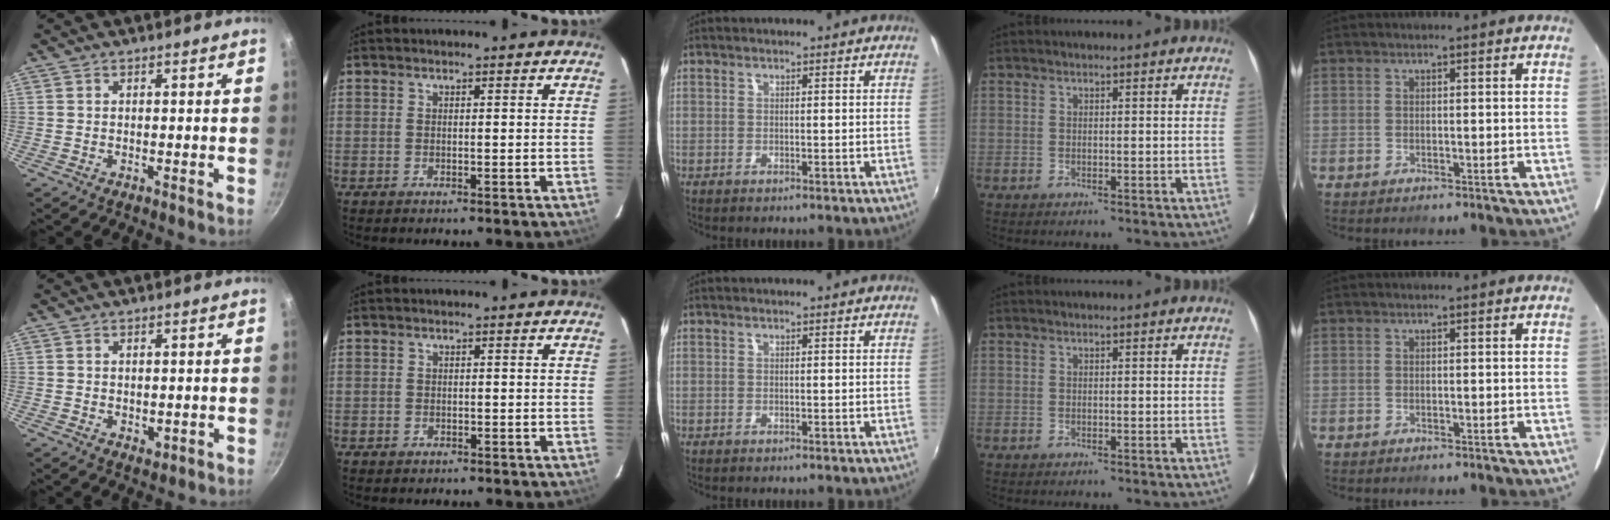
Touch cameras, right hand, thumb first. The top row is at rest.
{"thumb": {"total": 1.6, "force": [0.1, 1.2, 1.0], "torque": [-0.013, -0.005, 0.003]}, "index": {"total": 1.1, "force": [-0.6, 0.9, 0.1], "torque": [-0.001, 0.003, -0.005]}}